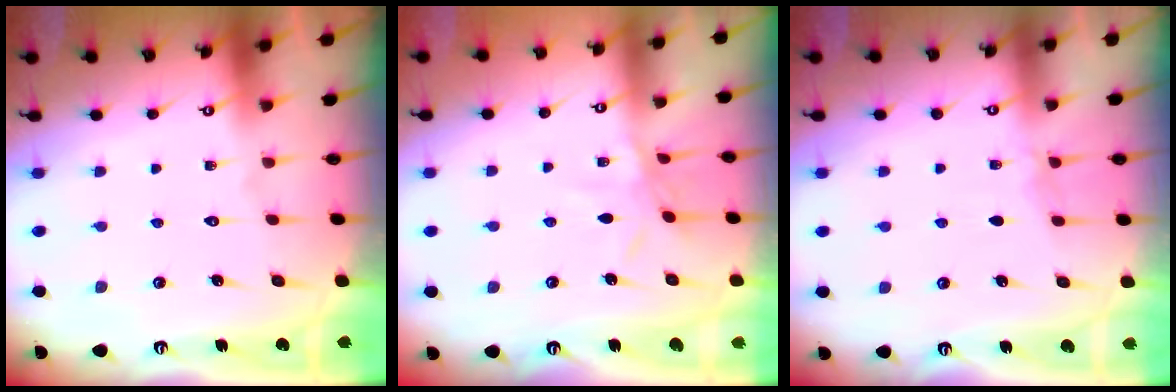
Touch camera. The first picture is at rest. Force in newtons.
{"total": 5.7, "press": 5.6, "slide": 0.7}
{"total": 2.8, "press": 2.6, "slide": 0.9}